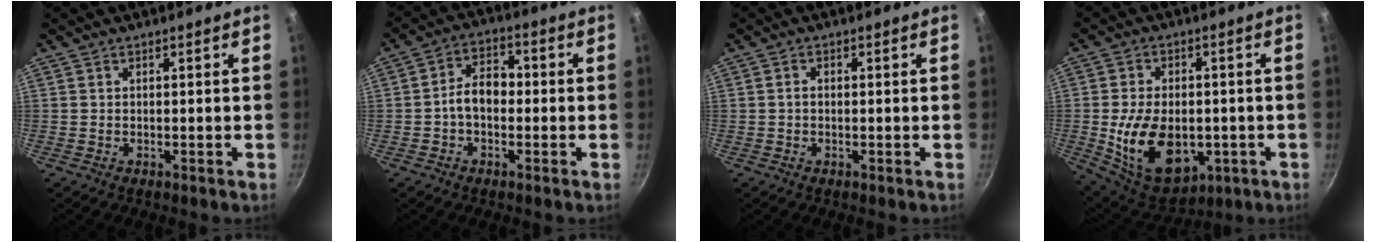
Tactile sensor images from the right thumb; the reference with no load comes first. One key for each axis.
{"total": 6.8, "fx": -0.9, "fy": 4.6, "fz": 4.9, "tx": -0.056, "ty": 0.028, "tz": -0.026}
{"total": 1.1, "fx": -0.1, "fy": 0.8, "fz": 0.8, "tx": -0.015, "ty": 0.005, "tz": -0.001}
{"total": 16.8, "fx": -2.8, "fy": 10.8, "fz": 12.6, "tx": -0.190, "ty": -0.004, "tz": -0.026}